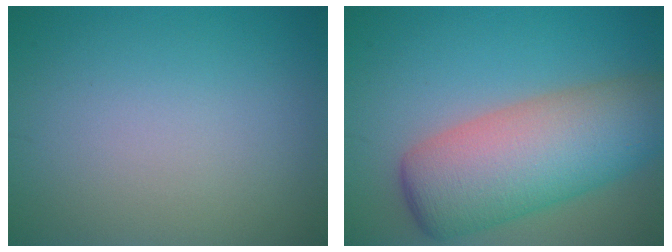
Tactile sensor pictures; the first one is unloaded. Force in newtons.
{"total": 10.0, "press": 10.0, "slide": 0.3}